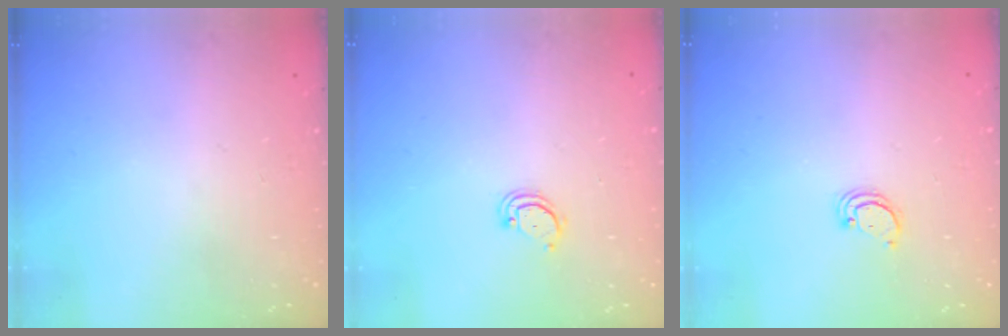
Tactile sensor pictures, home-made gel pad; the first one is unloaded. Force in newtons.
{"total": 2.9, "press": 2.9, "slide": 0.2}
{"total": 2.1, "press": 2.1, "slide": 0.2}